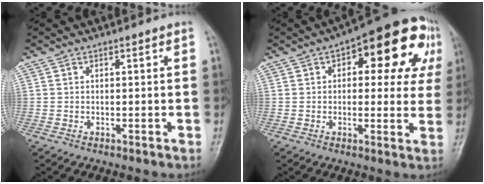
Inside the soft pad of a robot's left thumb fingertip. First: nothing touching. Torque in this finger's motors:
{"motor_torque": [0.26, 0.53, 0.04, -0.17, 0.12]}